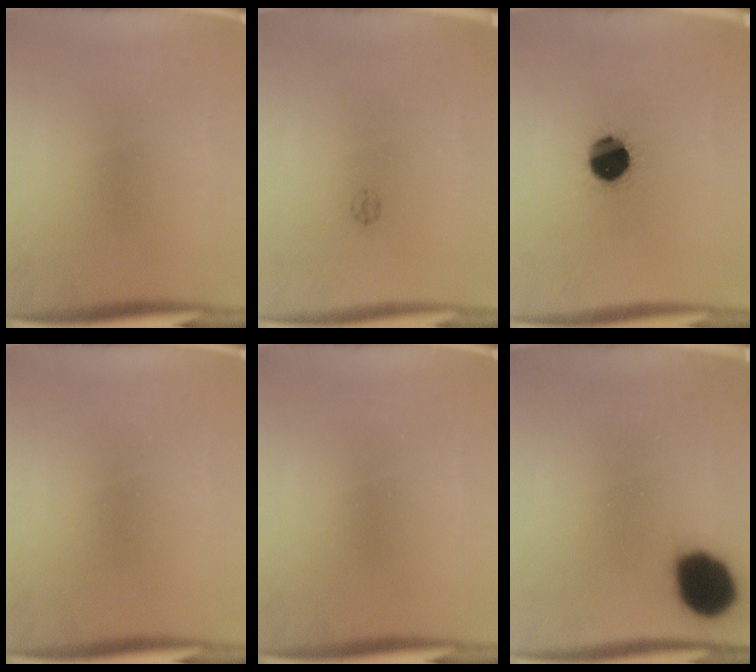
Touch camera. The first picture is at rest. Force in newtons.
{"total": 1.0}
{"total": 11.8}
{"total": 0.0}
{"total": 0.0}
{"total": 17.1}